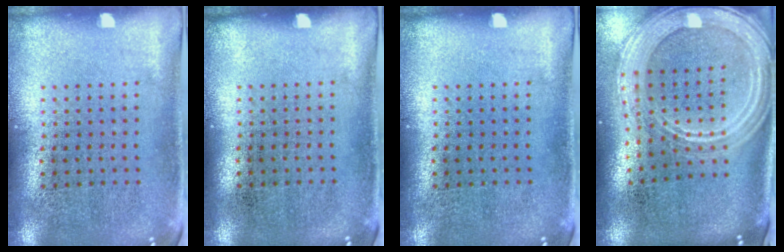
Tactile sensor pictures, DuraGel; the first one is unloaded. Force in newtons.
{"total": 0.0}
{"total": 0.0}
{"total": 3.0, "press": 2.4, "slide": 1.8}